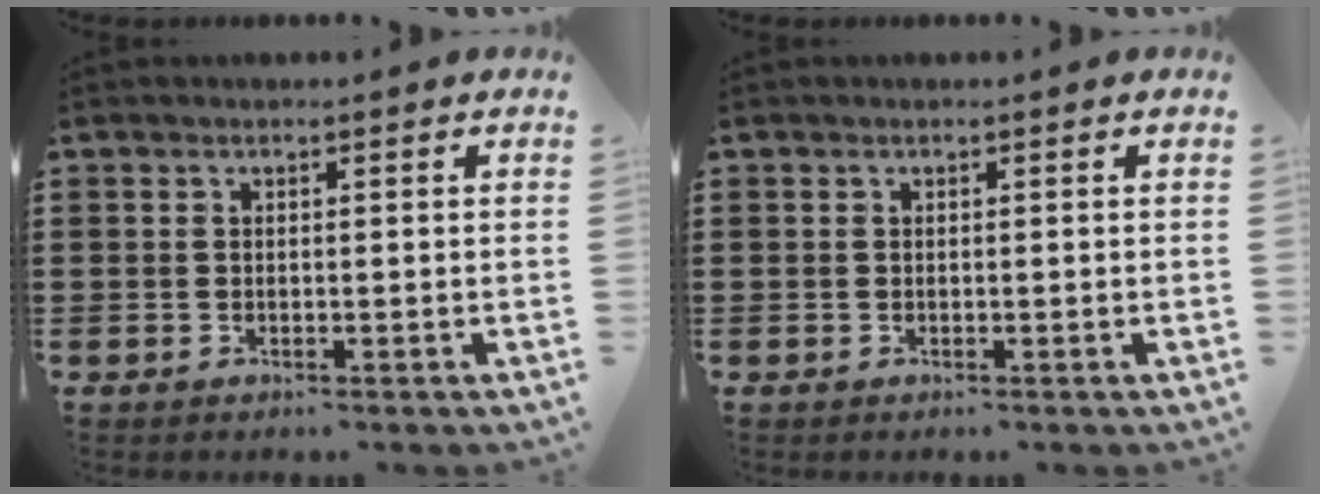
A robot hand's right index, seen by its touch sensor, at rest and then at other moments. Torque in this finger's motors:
{"motor_torque": [-0.02, 0.00, 0.00, 0.00]}